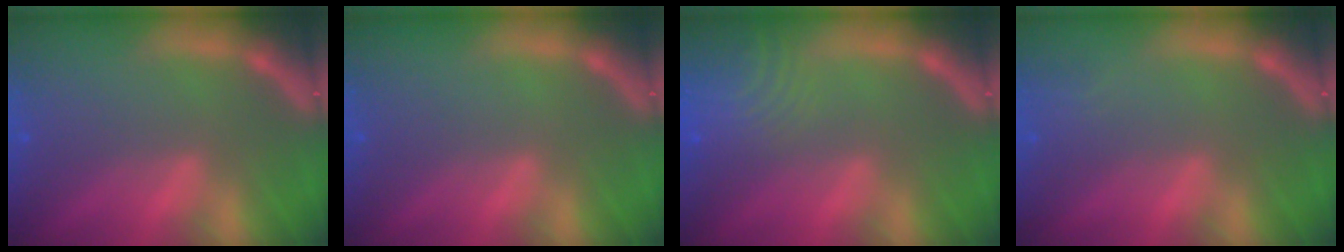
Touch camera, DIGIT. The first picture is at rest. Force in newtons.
{"total": 0.0}
{"total": 9.1}
{"total": 0.9}